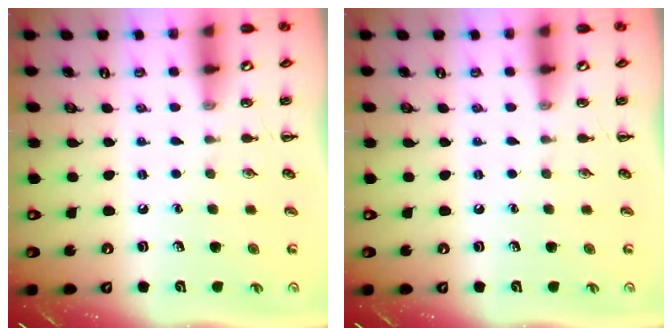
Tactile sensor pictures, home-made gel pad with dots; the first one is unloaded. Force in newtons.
{"total": 0.0}